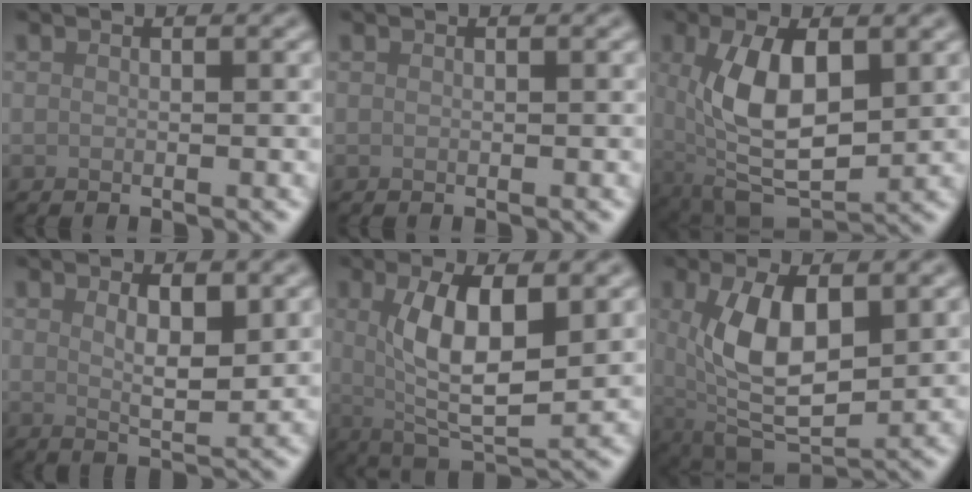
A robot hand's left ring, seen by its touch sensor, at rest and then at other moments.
{"total": 0.0}
{"total": 8.6, "force": [0.8, 4.2, 7.4], "torque": [-0.150, 0.000, 0.016]}
{"total": 3.1, "force": [1.1, 1.0, 2.7], "torque": [-0.046, -0.007, 0.021]}
{"total": 7.2, "force": [1.1, 2.5, 6.6], "torque": [-0.124, -0.009, 0.022]}
{"total": 8.0, "force": [1.1, 3.7, 6.9], "torque": [-0.139, -0.003, 0.022]}